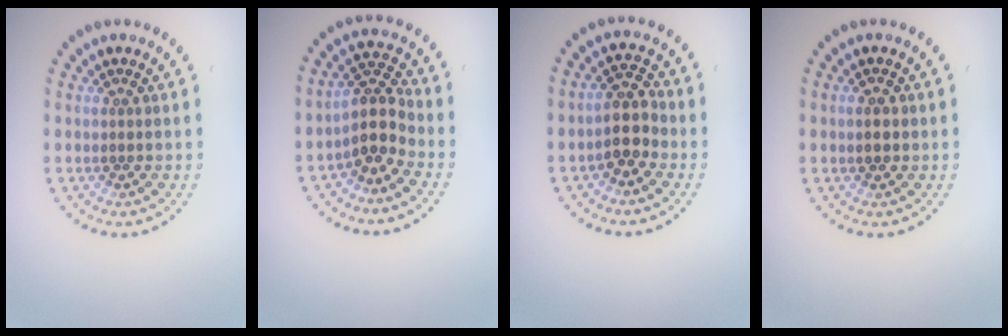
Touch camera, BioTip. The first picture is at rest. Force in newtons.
{"total": 3.5, "press": 2.7, "slide": 2.2}
{"total": 2.9, "press": 2.5, "slide": 1.4}
{"total": 1.8, "press": 1.8, "slide": 0.1}